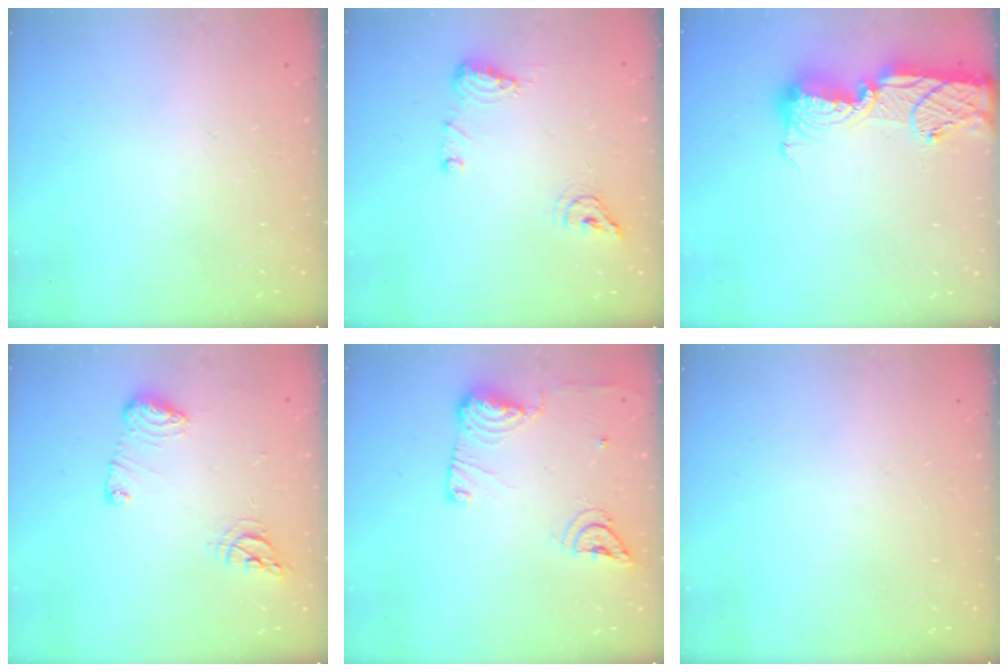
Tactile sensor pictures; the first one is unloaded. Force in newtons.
{"total": 8.9, "press": 8.8, "slide": 1.4}
{"total": 17.0, "press": 16.3, "slide": 4.7}
{"total": 10.5, "press": 10.5, "slide": 1.0}
{"total": 12.8, "press": 12.7, "slide": 1.6}
{"total": 0.0}